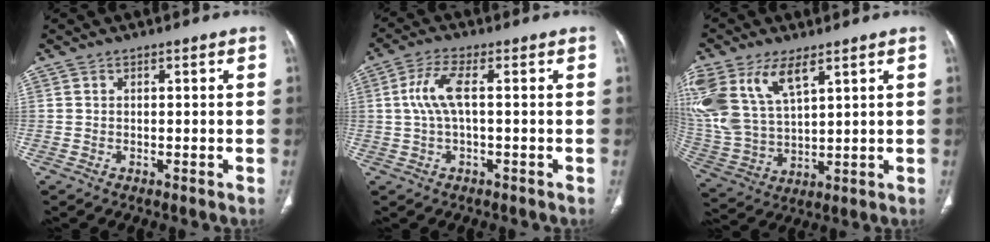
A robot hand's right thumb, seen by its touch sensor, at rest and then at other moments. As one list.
[{"total": 5.6, "force": [0.4, 1.6, 5.4], "torque": [-0.141, 0.014, 0.008]}, {"total": 17.8, "force": [8.7, 9.2, 12.5], "torque": [-0.284, -0.014, 0.182]}]